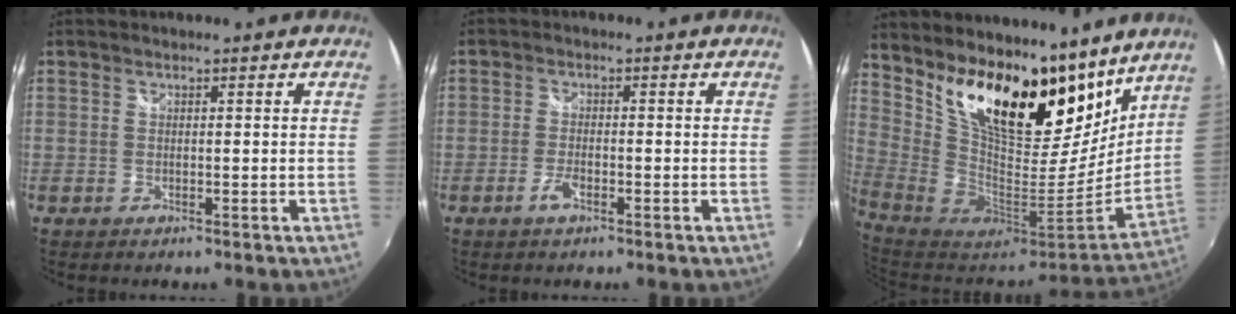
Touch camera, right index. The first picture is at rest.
{"total": 2.8, "force": [-1.6, 0.8, 2.1], "torque": [-0.052, -0.002, -0.033]}
{"total": 21.7, "force": [14.8, 8.3, 13.4], "torque": [-0.230, 0.001, 0.268]}